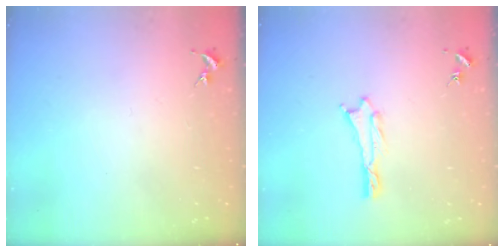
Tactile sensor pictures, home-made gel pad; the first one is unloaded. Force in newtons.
{"total": 0.7, "press": 0.7, "slide": 0.1}